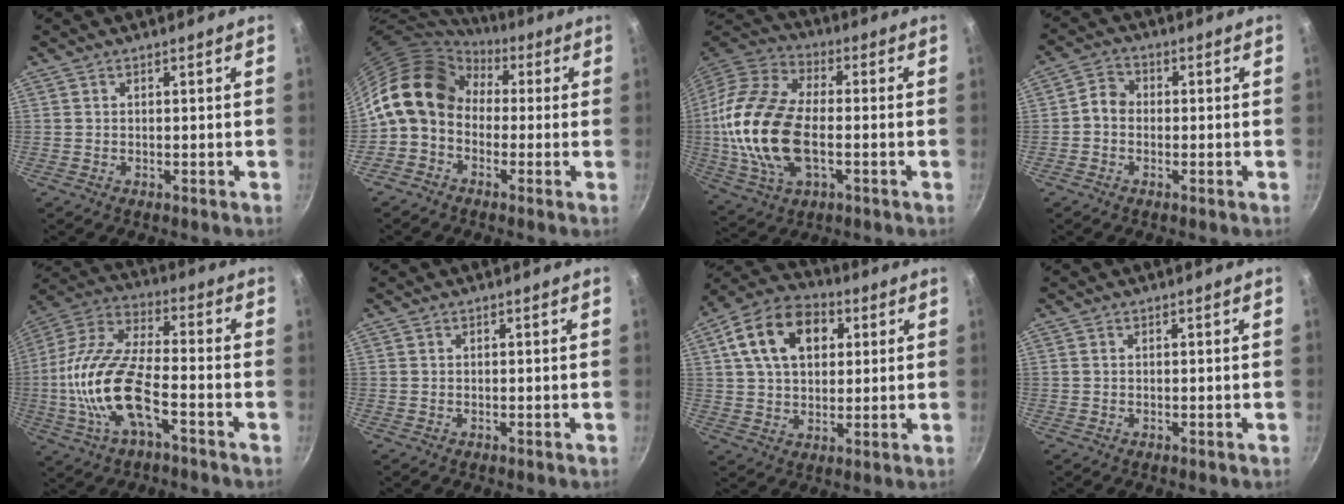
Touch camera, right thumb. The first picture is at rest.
{"total": 12.9, "force": [1.4, 10.0, 8.1], "torque": [-0.115, 0.033, 0.000]}
{"total": 21.2, "force": [-2.2, 12.2, 17.2], "torque": [-0.345, 0.027, -0.046]}
{"total": 3.6, "force": [-0.7, 3.0, 1.9], "torque": [-0.024, 0.017, -0.027]}
{"total": 17.8, "force": [-5.3, 7.3, 15.3], "torque": [-0.304, 0.035, -0.118]}
{"total": 0.0}
{"total": 15.4, "force": [4.8, 10.4, 10.3], "torque": [-0.158, 0.013, 0.068]}
{"total": 0.0}